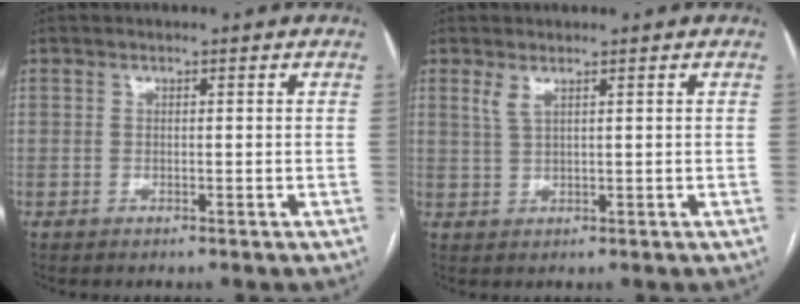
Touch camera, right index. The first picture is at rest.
{"total": 2.0, "force": [1.3, 0.3, 1.5], "torque": [-0.041, 0.002, 0.031]}